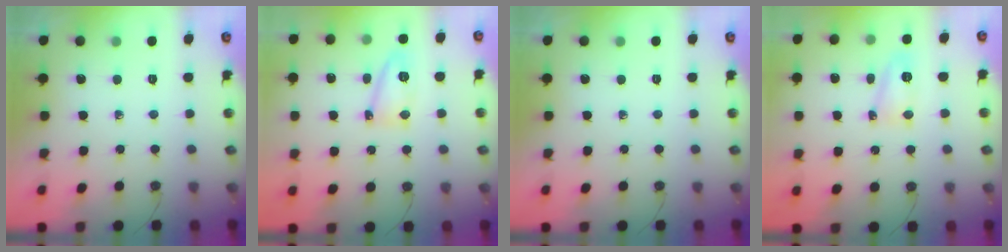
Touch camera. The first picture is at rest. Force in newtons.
{"total": 8.5, "press": 8.4, "slide": 0.9}
{"total": 0.0}
{"total": 6.6, "press": 6.4, "slide": 1.8}